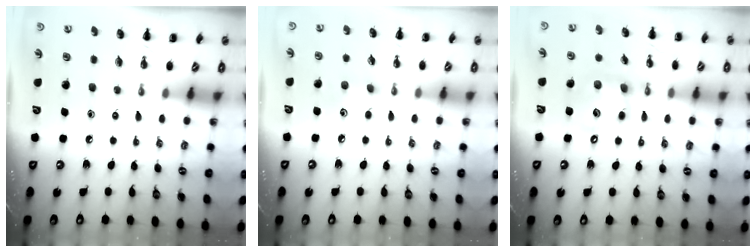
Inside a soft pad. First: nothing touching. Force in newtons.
{"total": 4.4, "press": 4.2, "slide": 1.1}
{"total": 12.4, "press": 12.2, "slide": 2.1}